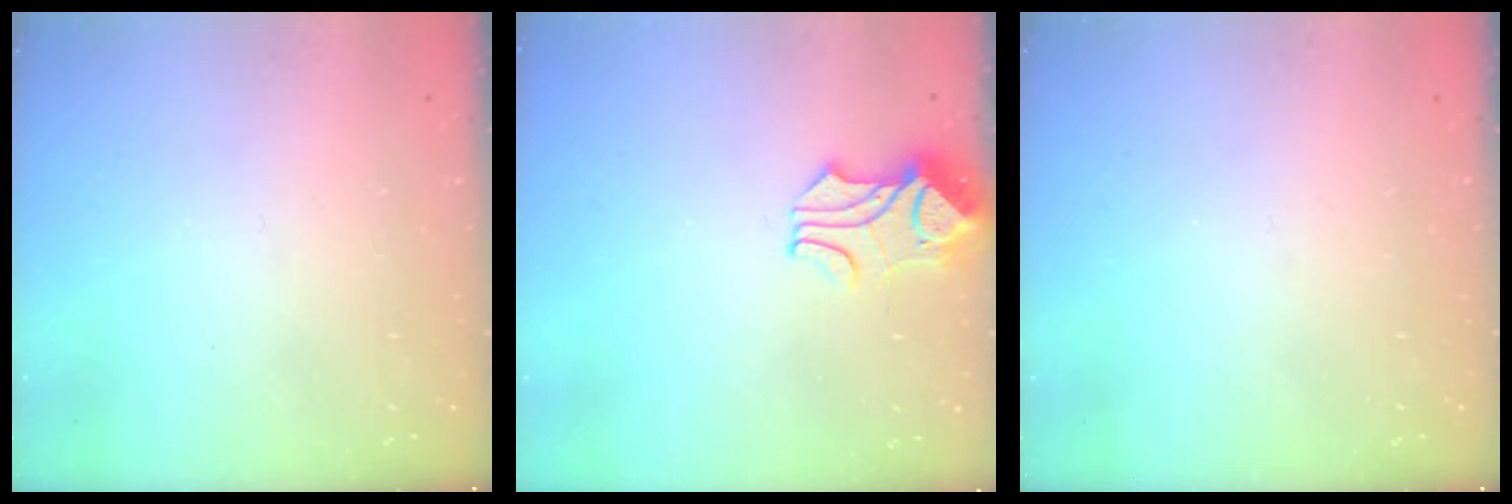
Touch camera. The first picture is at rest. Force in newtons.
{"total": 1.7, "press": 1.3, "slide": 1.0}
{"total": 0.0}